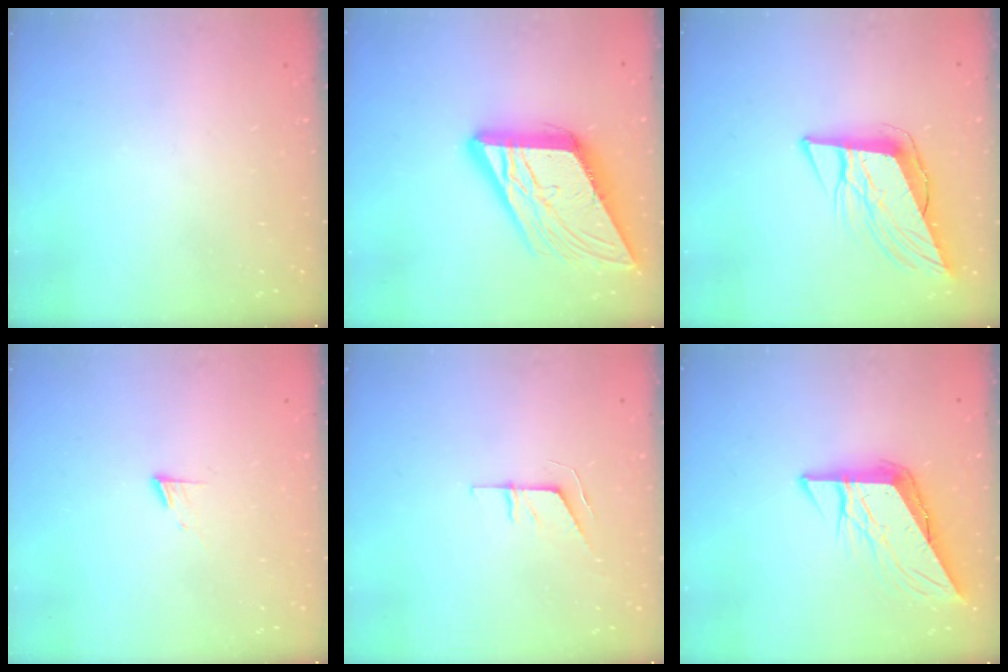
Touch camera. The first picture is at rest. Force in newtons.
{"total": 18.7, "press": 18.6, "slide": 2.1}
{"total": 11.1, "press": 10.3, "slide": 4.0}
{"total": 5.1, "press": 5.1, "slide": 0.6}
{"total": 4.5, "press": 4.5, "slide": 0.3}
{"total": 8.9, "press": 8.9, "slide": 0.9}